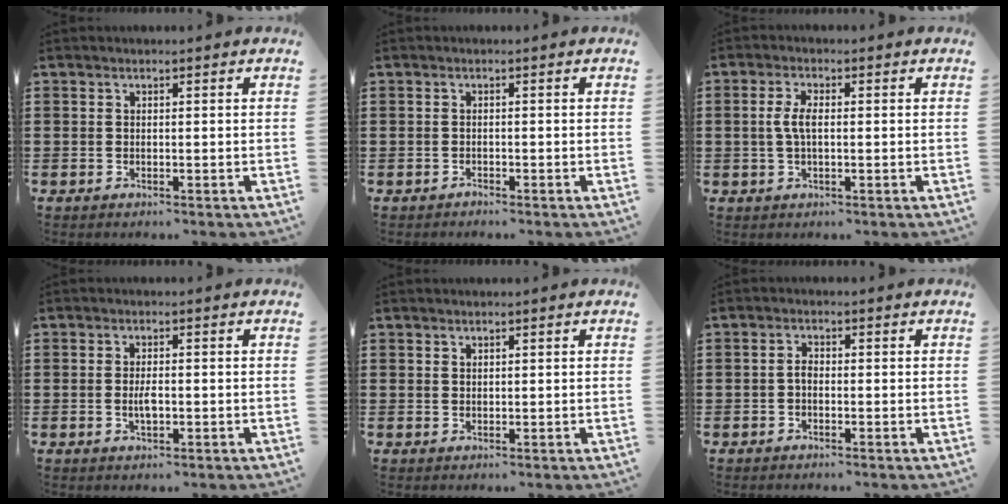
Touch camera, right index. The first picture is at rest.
{"total": 0.7, "force": [-0.6, 0.2, -0.1], "torque": [0.000, 0.003, -0.014]}
{"total": 3.5, "force": [0.0, 1.4, 3.2], "torque": [-0.078, -0.002, -0.006]}
{"total": 2.7, "force": [-0.4, 1.0, 2.5], "torque": [-0.046, 0.002, -0.006]}
{"total": 0.9, "force": [0.7, 0.5, 0.1], "torque": [-0.004, 0.002, 0.014]}
{"total": 1.5, "force": [-0.5, 0.9, 1.2], "torque": [-0.032, -0.001, -0.012]}